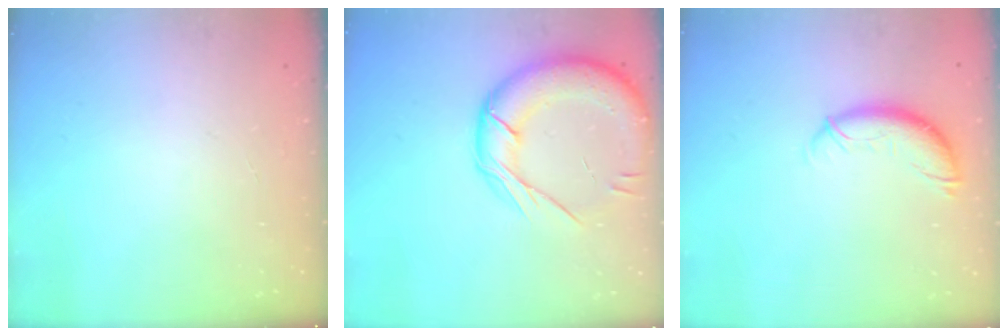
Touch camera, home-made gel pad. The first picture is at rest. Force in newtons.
{"total": 19.3, "press": 19.1, "slide": 3.0}
{"total": 10.1, "press": 10.1, "slide": 0.3}